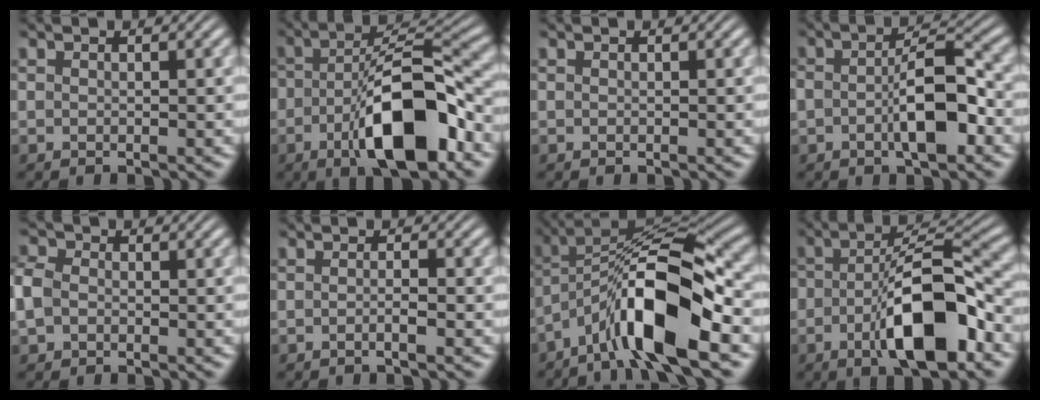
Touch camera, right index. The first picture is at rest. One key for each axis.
{"total": 10.0, "fx": -3.1, "fy": 3.5, "fz": 8.8, "tx": -0.134, "ty": -0.003, "tz": -0.049}
{"total": 0.0}
{"total": 5.4, "fx": -1.2, "fy": 2.1, "fz": 4.8, "tx": -0.078, "ty": 0.000, "tz": -0.022}
{"total": 3.0, "fx": -0.3, "fy": 2.6, "fz": 1.4, "tx": -0.051, "ty": -0.012, "tz": -0.001}
{"total": 1.1, "fx": -0.6, "fy": 0.0, "fz": 0.9, "tx": -0.010, "ty": 0.003, "tz": -0.018}
{"total": 10.4, "fx": -1.3, "fy": 4.7, "fz": 9.2, "tx": -0.154, "ty": -0.013, "tz": -0.016}
{"total": 8.9, "fx": -2.7, "fy": 3.0, "fz": 7.9, "tx": -0.120, "ty": -0.002, "tz": -0.044}